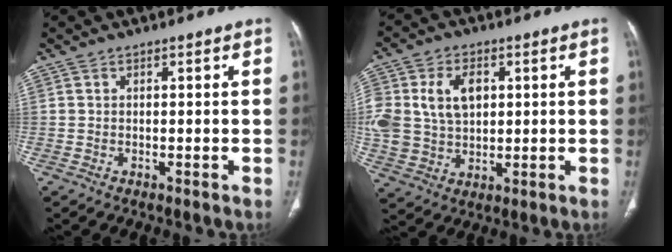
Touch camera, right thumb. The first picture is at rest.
{"total": 15.0, "force": [2.9, 10.8, 10.0], "torque": [-0.209, 0.001, 0.065]}